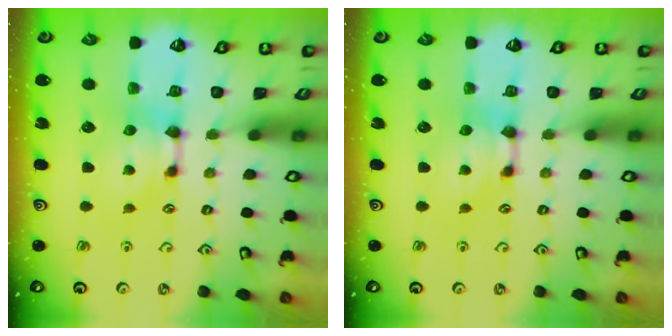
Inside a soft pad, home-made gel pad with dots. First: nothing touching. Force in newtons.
{"total": 0.0}